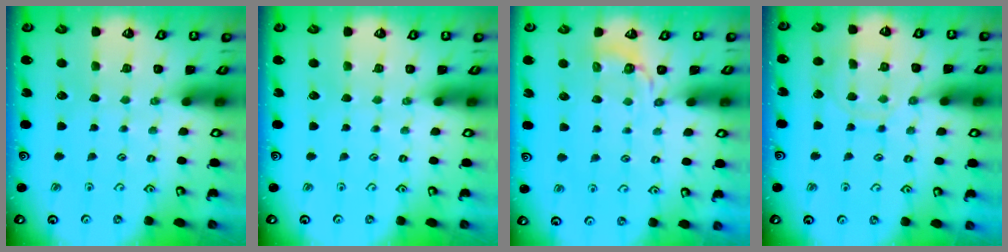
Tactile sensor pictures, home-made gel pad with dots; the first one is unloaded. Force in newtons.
{"total": 0.0}
{"total": 3.4, "press": 2.3, "slide": 2.5}
{"total": 8.9, "press": 8.9, "slide": 0.8}